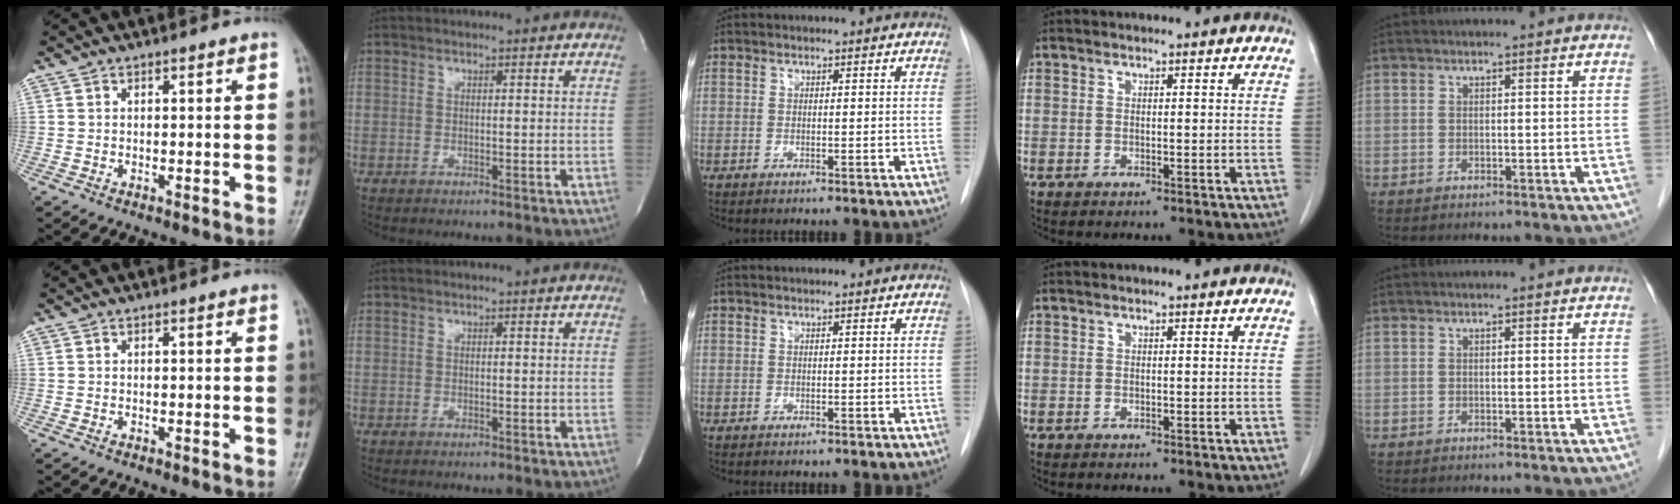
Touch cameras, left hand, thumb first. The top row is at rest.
{}